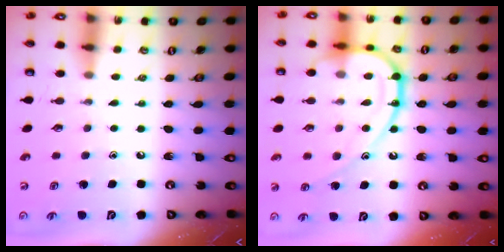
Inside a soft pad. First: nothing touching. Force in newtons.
{"total": 16.1, "press": 16.0, "slide": 1.6}